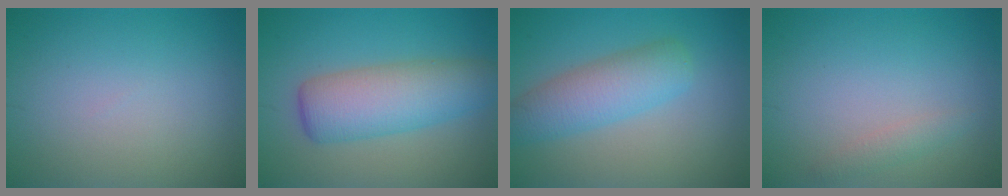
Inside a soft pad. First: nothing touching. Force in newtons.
{"total": 6.4, "press": 6.4, "slide": 0.1}
{"total": 4.9, "press": 4.9, "slide": 0.1}
{"total": 1.1, "press": 1.1, "slide": 0.1}